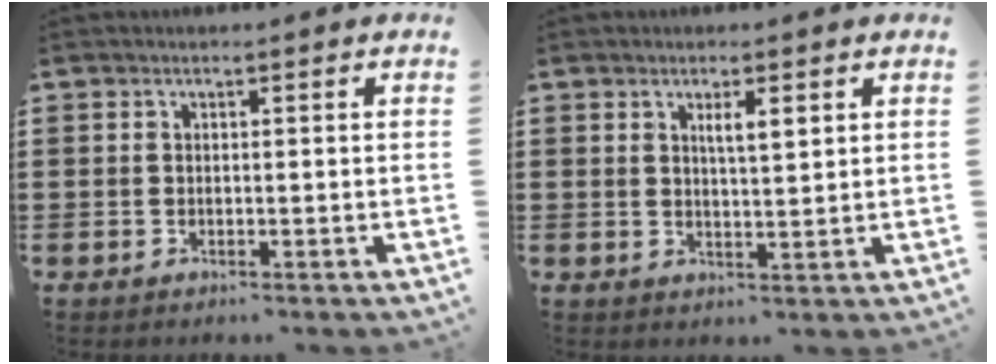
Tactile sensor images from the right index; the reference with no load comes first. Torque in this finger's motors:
{"motor_torque": [0.95, 0.70, 0.25, 0.08]}